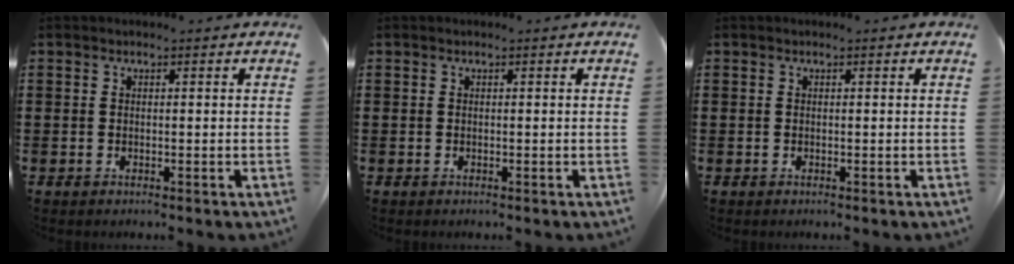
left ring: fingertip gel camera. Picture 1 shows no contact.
{"total": 0.0}
{"total": 0.0}